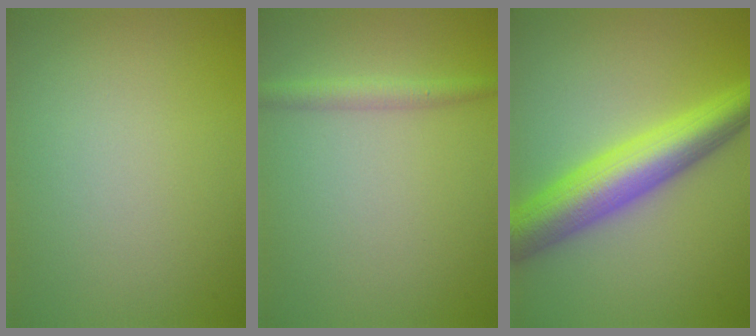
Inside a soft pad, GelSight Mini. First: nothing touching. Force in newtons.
{"total": 1.8, "press": 1.8, "slide": 0.1}
{"total": 7.9, "press": 7.9, "slide": 0.1}